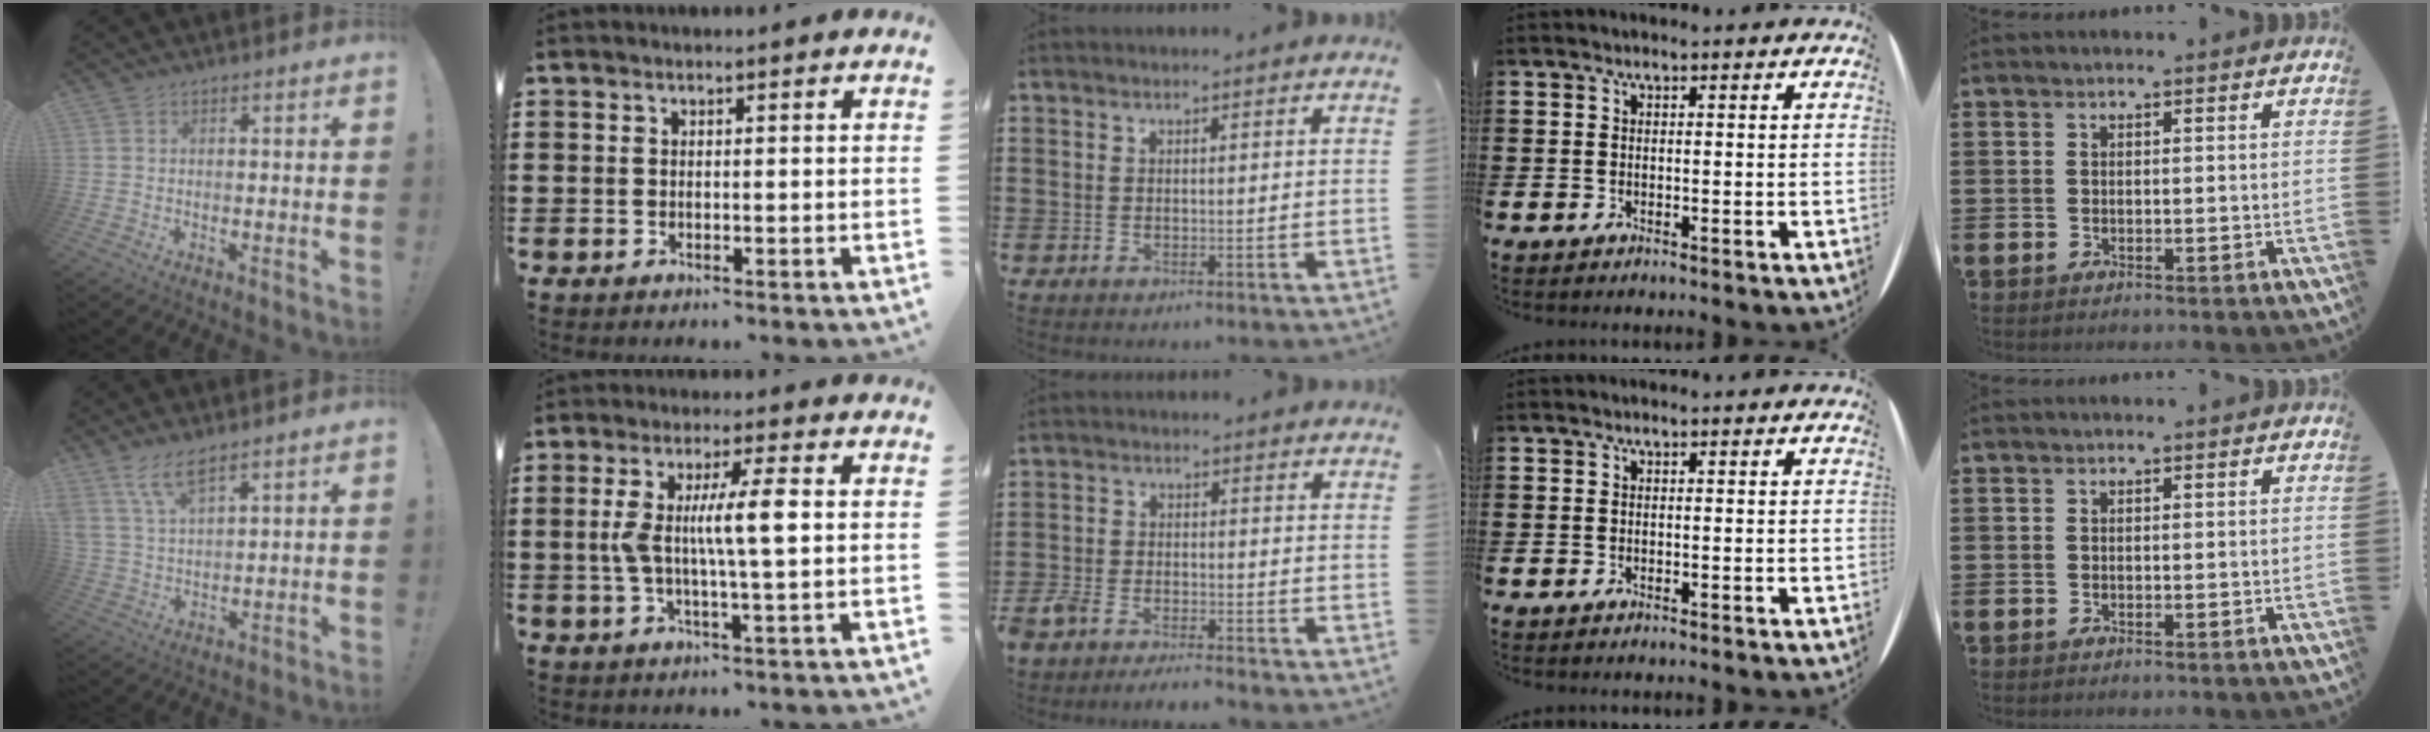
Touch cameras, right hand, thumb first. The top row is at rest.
{"thumb": {"total": 8.2, "force": [6.2, 2.6, 4.6], "torque": [-0.095, -0.025, 0.119]}, "index": {"total": 8.2, "force": [0.5, 0.8, 8.1], "torque": [-0.149, -0.003, 0.004]}, "middle": {"total": 3.9, "force": [-3.8, 0.6, 0.7], "torque": [-0.036, -0.003, -0.085]}}